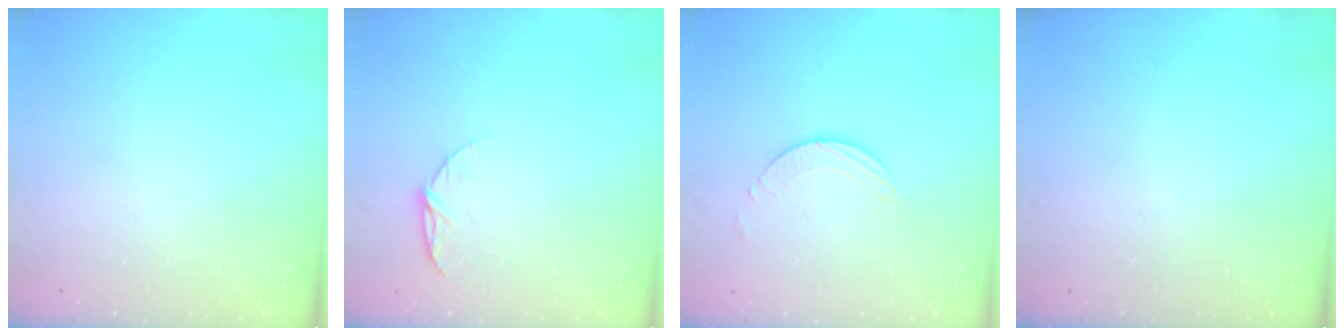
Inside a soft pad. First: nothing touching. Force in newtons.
{"total": 5.6, "press": 5.6, "slide": 0.5}
{"total": 1.9, "press": 1.9, "slide": 0.2}
{"total": 0.0}